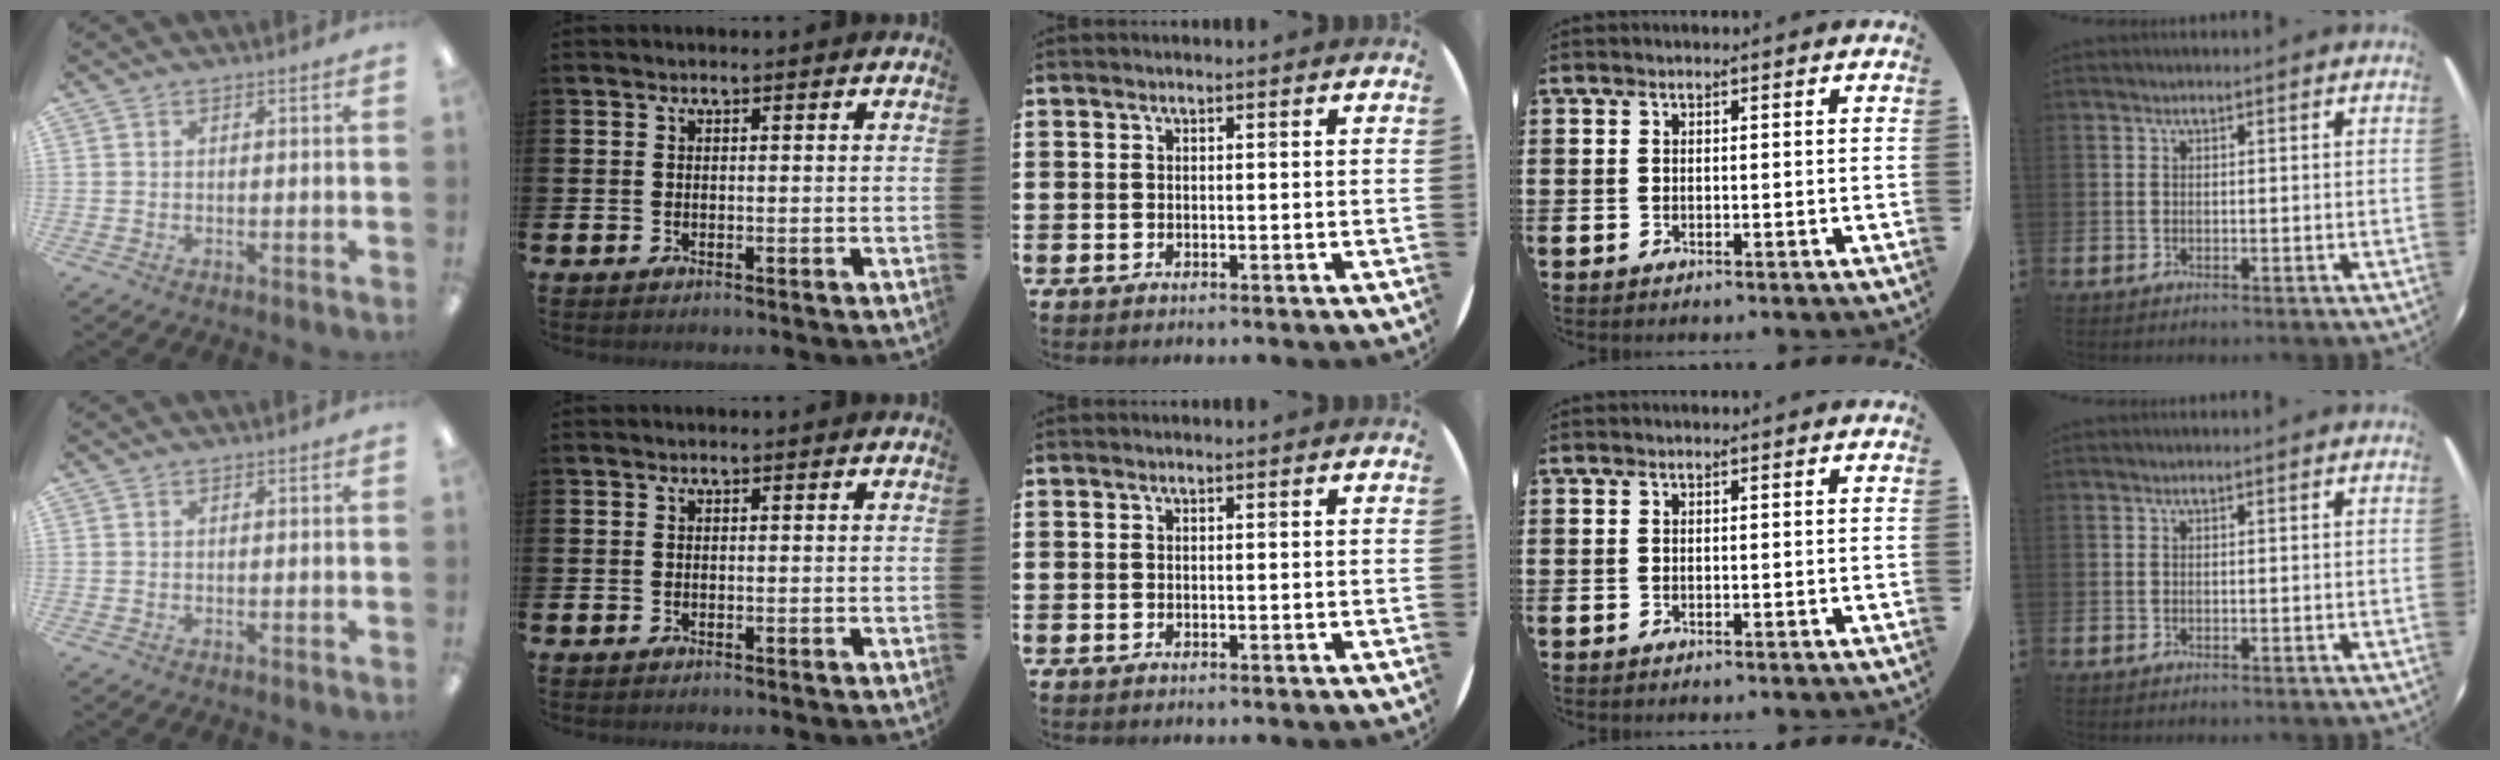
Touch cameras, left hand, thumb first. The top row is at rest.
{}